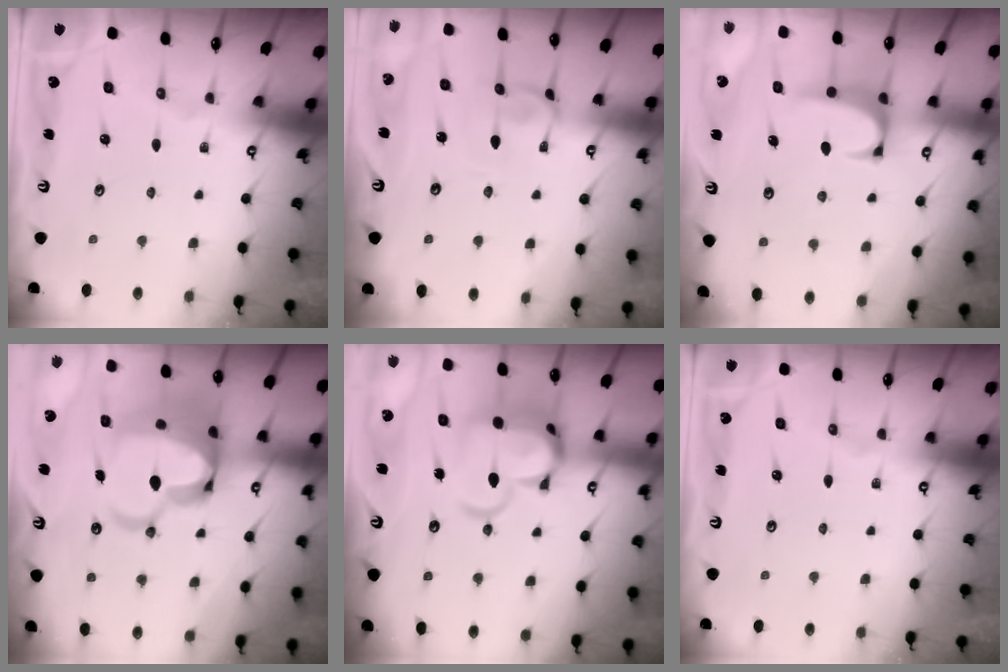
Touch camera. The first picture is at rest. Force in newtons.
{"total": 2.0, "press": 1.9, "slide": 0.5}
{"total": 0.9, "press": 0.7, "slide": 0.6}
{"total": 17.6, "press": 17.4, "slide": 2.3}
{"total": 12.2, "press": 12.1, "slide": 1.8}
{"total": 0.0}